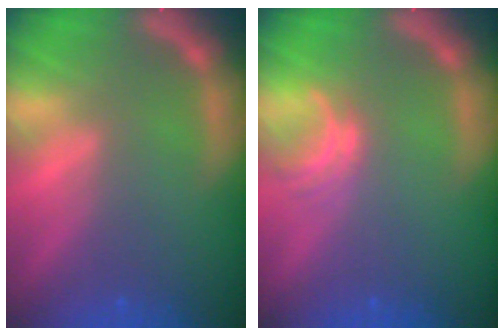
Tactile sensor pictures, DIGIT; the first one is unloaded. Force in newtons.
{"total": 2.0}